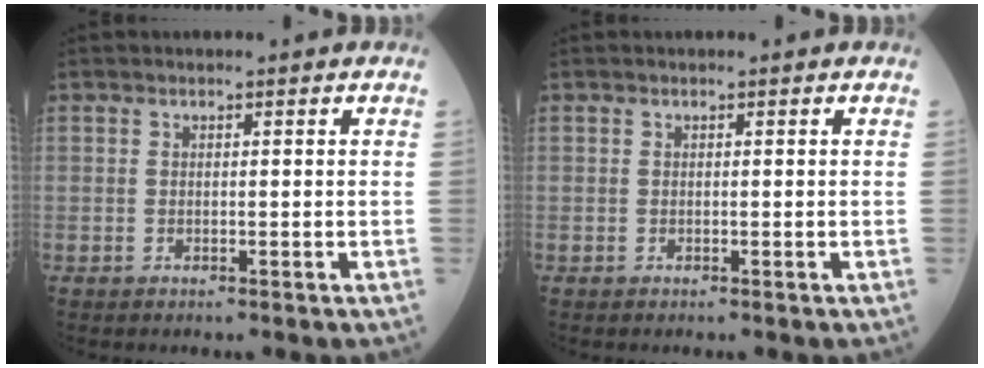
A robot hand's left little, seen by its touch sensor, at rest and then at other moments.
{"total": 0.0}